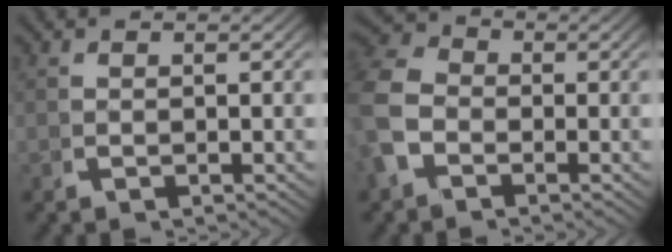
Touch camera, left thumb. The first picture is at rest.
{"total": 6.6, "force": [0.0, 5.5, 3.6], "torque": [-0.091, -0.012, -0.007]}